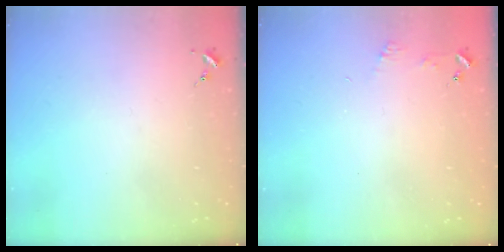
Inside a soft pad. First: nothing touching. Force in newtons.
{"total": 3.8, "press": 3.8, "slide": 0.4}